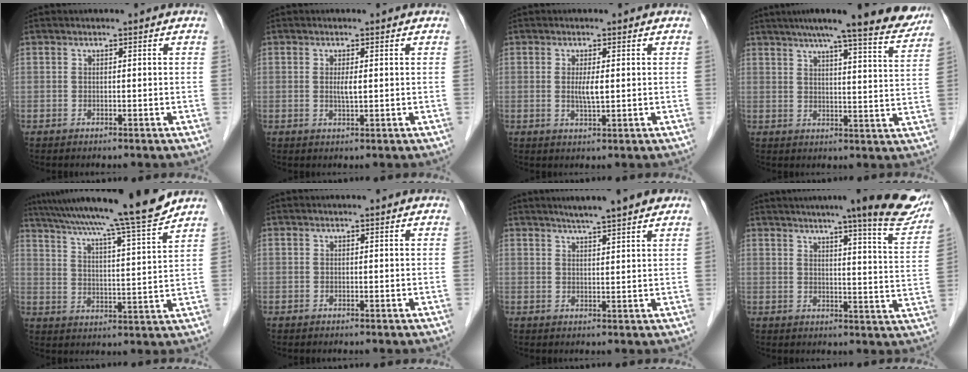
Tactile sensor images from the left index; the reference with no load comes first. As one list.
[{"total": 1.8, "force": [0.2, 0.2, 1.7], "torque": [-0.037, -0.002, 0.004]}, {"total": 2.6, "force": [0.2, 0.3, 2.6], "torque": [-0.053, -0.004, 0.006]}, {"total": 17.1, "force": [15.0, 0.9, 8.2], "torque": [-0.106, -0.018, 0.186]}, {"total": 18.0, "force": [15.6, -2.0, 8.8], "torque": [-0.150, -0.019, 0.231]}, {"total": 0.0}, {"total": 7.1, "force": [5.7, -0.1, 4.2], "torque": [-0.064, 0.017, 0.077]}, {"total": 17.0, "force": [13.4, 0.3, 10.5], "torque": [-0.122, -0.027, 0.149]}]